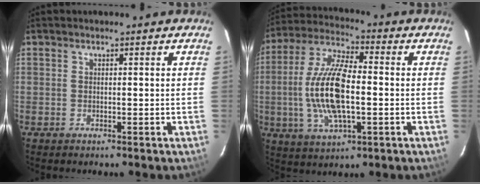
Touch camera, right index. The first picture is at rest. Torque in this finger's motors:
{"motor_torque": [2.14, 0.00, 1.06, 0.21]}